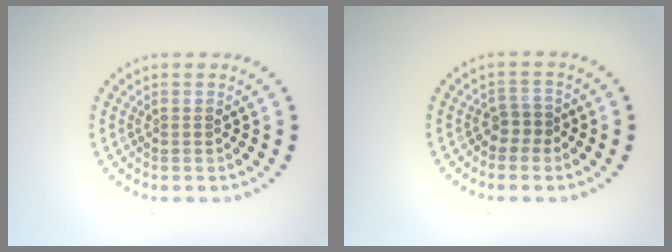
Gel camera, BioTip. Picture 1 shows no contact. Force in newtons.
{"total": 1.6, "press": 1.3, "slide": 0.9}